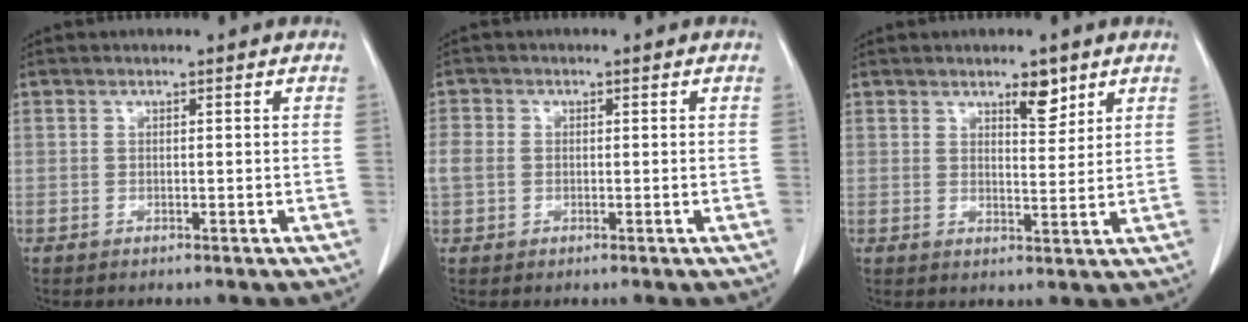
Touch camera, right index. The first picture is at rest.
{"total": 3.5, "force": [0.1, 3.0, 1.9], "torque": [-0.059, 0.017, 0.004]}
{"total": 3.8, "force": [2.6, 1.3, 2.4], "torque": [-0.033, -0.006, 0.041]}